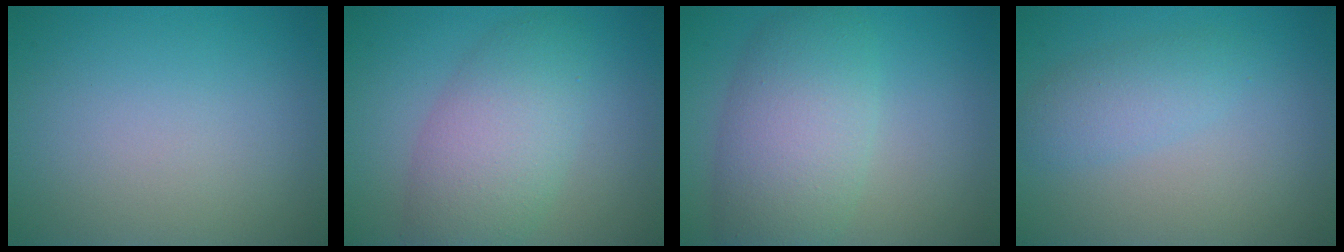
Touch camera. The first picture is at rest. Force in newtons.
{"total": 6.1, "press": 6.1, "slide": 0.1}
{"total": 6.8, "press": 6.8, "slide": 0.2}
{"total": 2.4, "press": 2.4, "slide": 0.1}